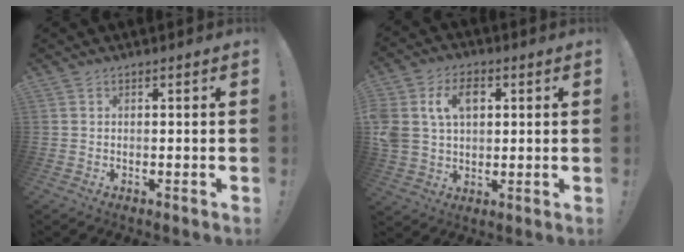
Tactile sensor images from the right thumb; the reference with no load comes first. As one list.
[{"total": 12.0, "force": [3.9, 9.0, 7.0], "torque": [-0.135, 0.000, 0.076]}]